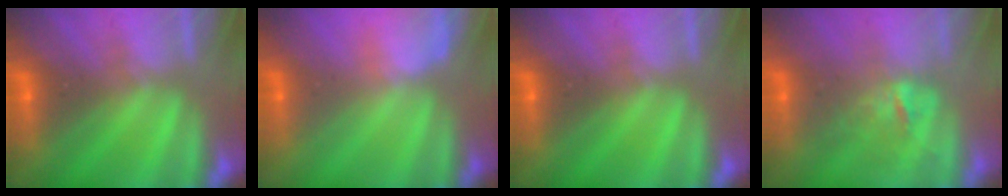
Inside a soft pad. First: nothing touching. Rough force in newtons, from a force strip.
{"total": 2.9}
{"total": 0.0}
{"total": 2.8}